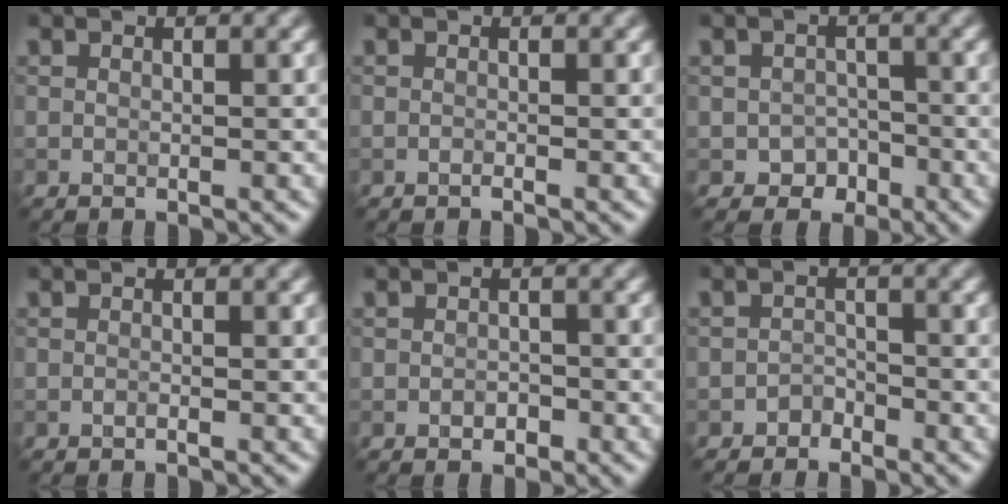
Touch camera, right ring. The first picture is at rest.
{"total": 0.0}
{"total": 2.1, "force": [-1.2, 1.8, 0.2], "torque": [0.012, 0.007, -0.022]}
{"total": 0.0}
{"total": 1.0, "force": [-0.5, 0.7, 0.5], "torque": [-0.008, 0.001, -0.010]}
{"total": 1.2, "force": [-1.0, 0.6, 0.0], "torque": [0.002, 0.008, -0.021]}